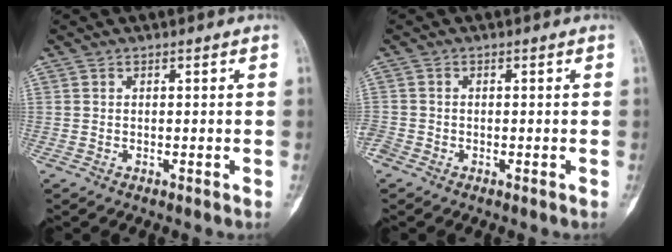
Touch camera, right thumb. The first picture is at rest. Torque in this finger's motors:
{"motor_torque": [0.69, 0.84, 2.50, -0.27, 0.91]}